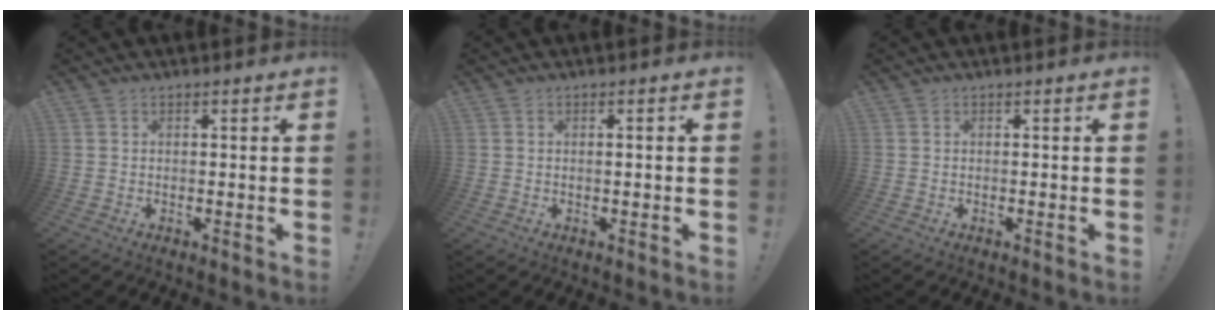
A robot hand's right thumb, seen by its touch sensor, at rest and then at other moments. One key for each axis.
{"total": 1.1, "fx": -0.2, "fy": -0.2, "fz": 1.1, "tx": -0.019, "ty": 0.001, "tz": -0.006}
{"total": 0.0}